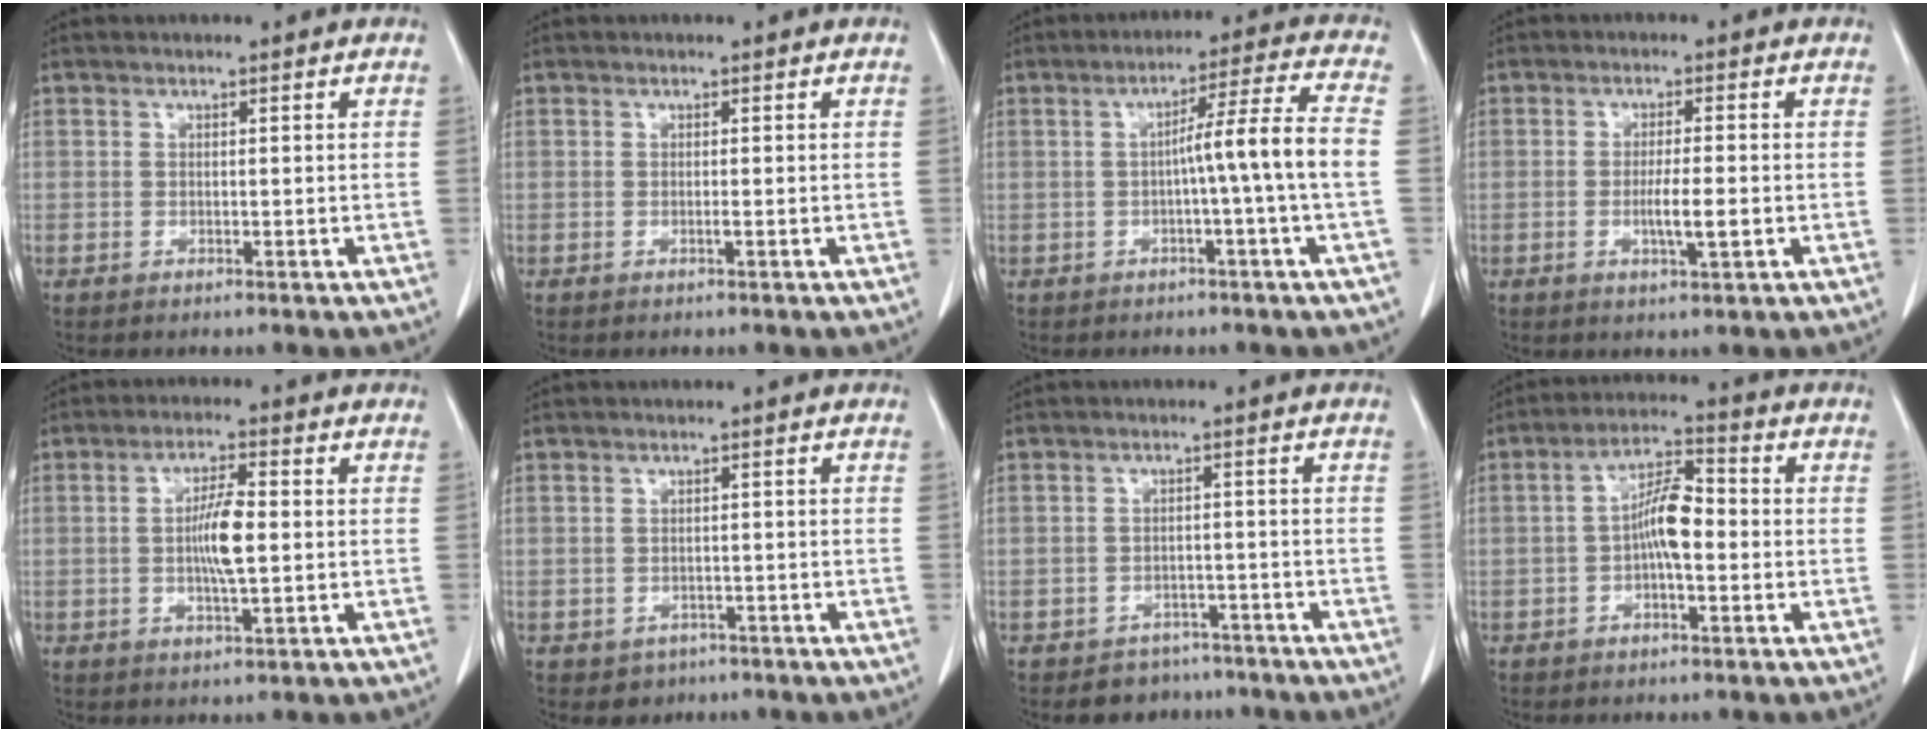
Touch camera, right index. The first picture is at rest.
{"total": 0.0}
{"total": 8.1, "force": [-1.1, -1.9, 7.8], "torque": [-0.119, 0.016, -0.015]}
{"total": 4.2, "force": [-1.0, 0.3, 4.1], "torque": [-0.074, -0.005, -0.016]}
{"total": 6.1, "force": [-0.2, 0.9, 6.1], "torque": [-0.115, 0.000, -0.007]}
{"total": 2.4, "force": [-1.3, 2.0, 0.1], "torque": [-0.001, 0.008, -0.013]}
{"total": 4.6, "force": [-3.6, 2.8, -0.5], "torque": [0.014, 0.016, -0.053]}
{"total": 6.9, "force": [-0.9, 2.0, 6.5], "torque": [-0.123, 0.020, -0.023]}